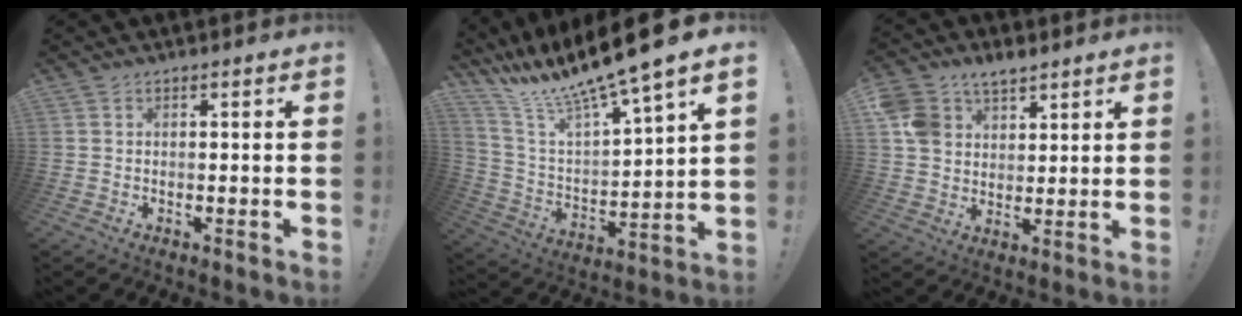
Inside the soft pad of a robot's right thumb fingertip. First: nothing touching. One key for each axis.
{"total": 14.7, "fx": 11.8, "fy": 1.2, "fz": 8.6, "tx": -0.166, "ty": -0.097, "tz": 0.193}
{"total": 8.6, "fx": 5.2, "fy": 6.2, "fz": 2.8, "tx": -0.046, "ty": -0.027, "tz": 0.106}